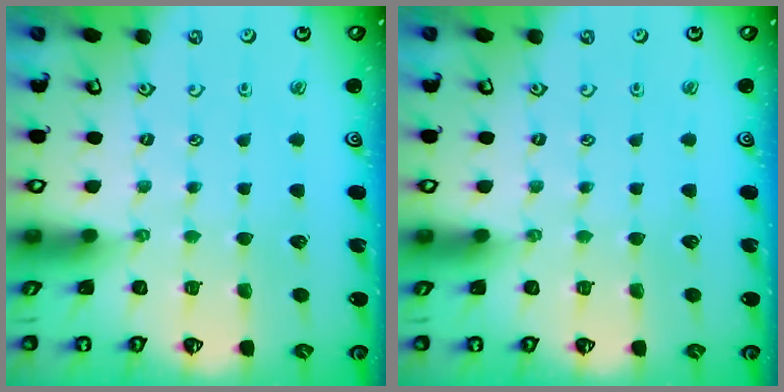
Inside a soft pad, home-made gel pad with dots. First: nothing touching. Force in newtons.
{"total": 0.0}